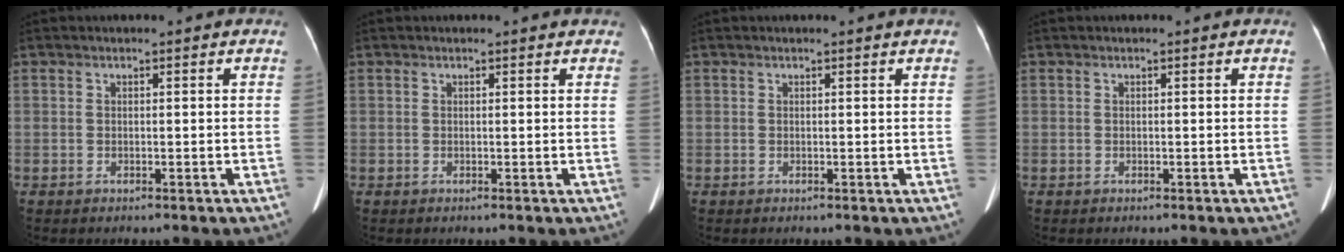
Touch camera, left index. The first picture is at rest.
{"total": 2.9, "force": [2.6, 0.8, 0.7], "torque": [-0.009, 0.008, 0.014]}
{"total": 1.1, "force": [1.0, 0.0, 0.3], "torque": [-0.013, 0.005, 0.008]}
{"total": 0.0}